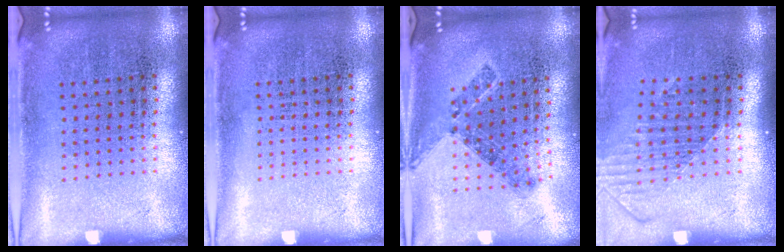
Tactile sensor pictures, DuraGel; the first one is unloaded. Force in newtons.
{"total": 0.0}
{"total": 0.8, "press": 0.7, "slide": 0.3}
{"total": 1.6, "press": 1.2, "slide": 1.1}